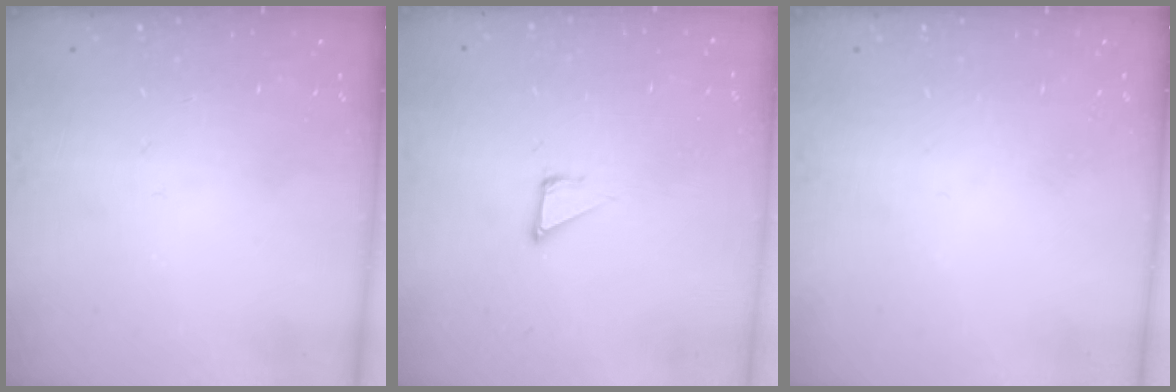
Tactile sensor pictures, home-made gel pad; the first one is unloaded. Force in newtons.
{"total": 3.5, "press": 3.5, "slide": 0.2}
{"total": 0.0}